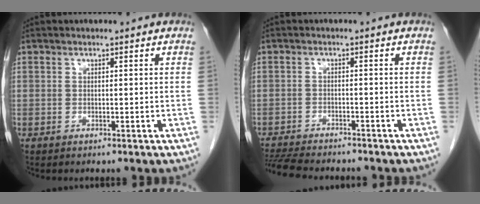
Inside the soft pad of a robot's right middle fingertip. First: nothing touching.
{"total": 11.1, "force": [-9.9, 2.2, 4.4], "torque": [-0.080, -0.012, -0.147]}